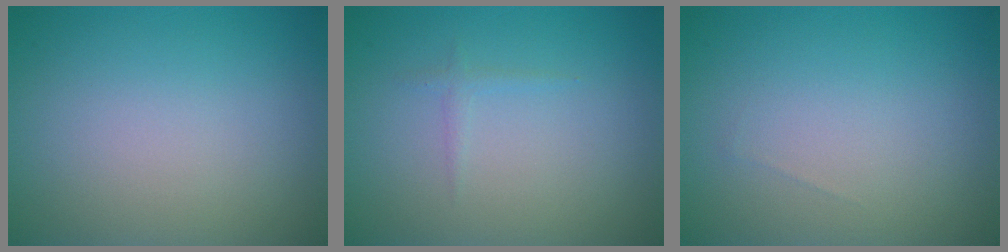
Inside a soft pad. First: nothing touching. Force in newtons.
{"total": 0.6, "press": 0.6, "slide": 0.0}
{"total": 0.0}